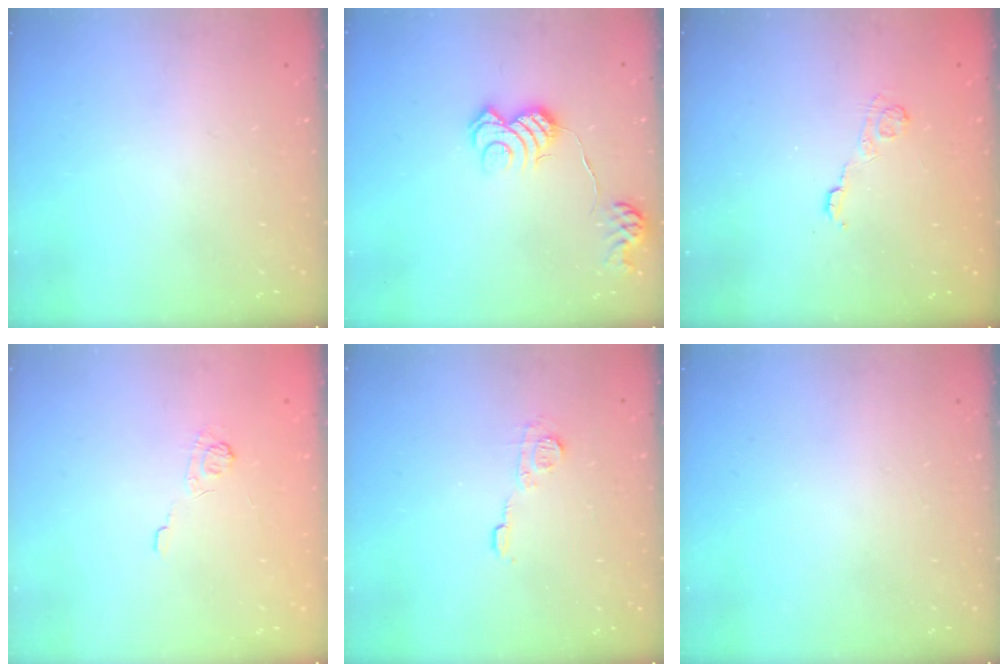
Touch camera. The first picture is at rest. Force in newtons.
{"total": 11.1, "press": 11.0, "slide": 1.0}
{"total": 3.6, "press": 3.4, "slide": 1.2}
{"total": 2.5, "press": 2.1, "slide": 1.4}
{"total": 6.2, "press": 6.2, "slide": 0.2}
{"total": 0.0}